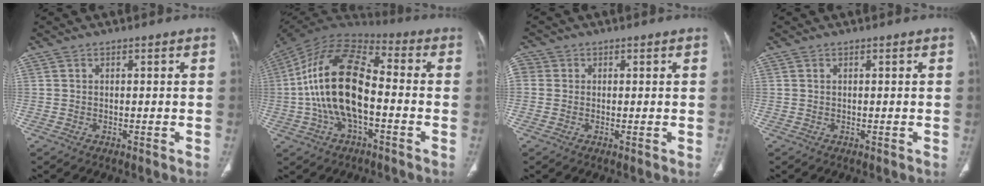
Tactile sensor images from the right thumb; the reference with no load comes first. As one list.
[{"total": 18.9, "force": [-2.3, 9.5, 16.2], "torque": [-0.308, 0.039, -0.045]}, {"total": 3.1, "force": [0.3, 2.9, 1.1], "torque": [-0.019, 0.009, 0.005]}, {"total": 0.0}]